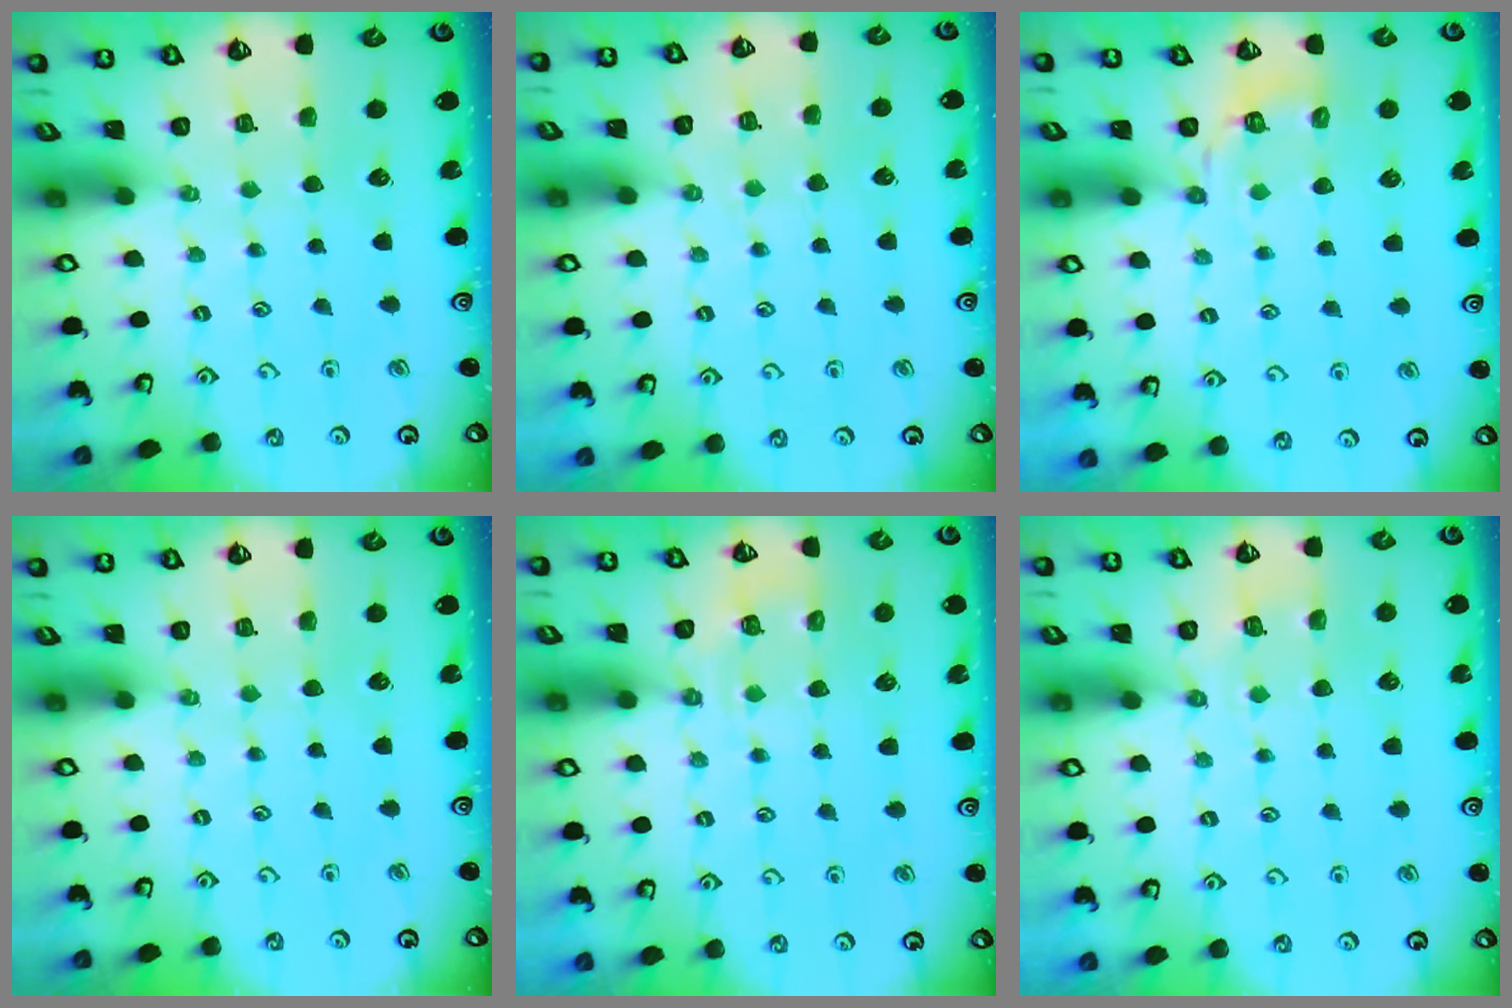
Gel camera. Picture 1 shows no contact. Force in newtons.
{"total": 2.5, "press": 2.4, "slide": 0.4}
{"total": 5.1, "press": 4.8, "slide": 1.9}
{"total": 0.0}
{"total": 6.2, "press": 6.1, "slide": 1.0}
{"total": 2.8, "press": 2.5, "slide": 1.3}